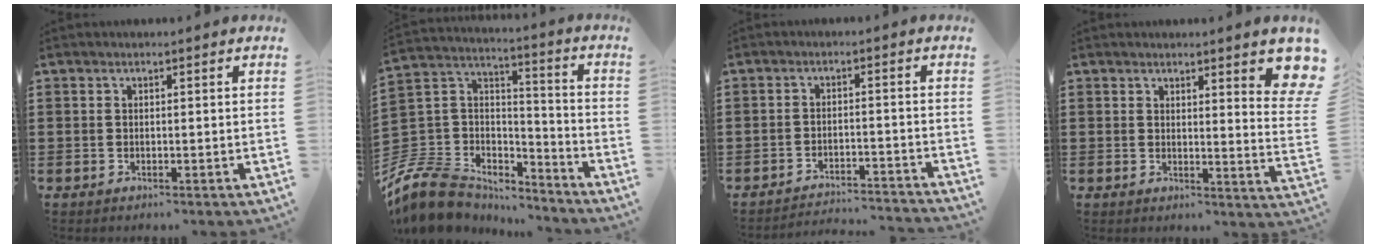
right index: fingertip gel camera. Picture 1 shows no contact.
{"total": 10.8, "force": [-8.7, 5.8, 2.7], "torque": [-0.094, 0.015, -0.172]}
{"total": 3.1, "force": [-3.1, 0.0, 0.3], "torque": [-0.012, 0.001, -0.067]}
{"total": 4.1, "force": [3.1, 0.4, 2.6], "torque": [-0.042, -0.017, 0.047]}